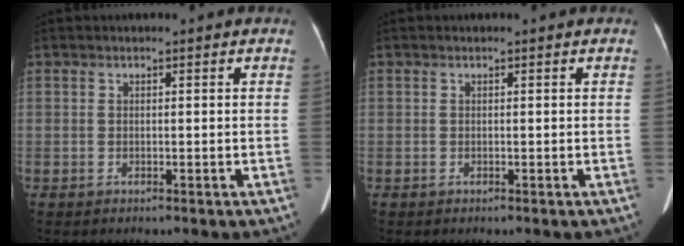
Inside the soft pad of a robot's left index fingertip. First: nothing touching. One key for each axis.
{"total": 0.0}